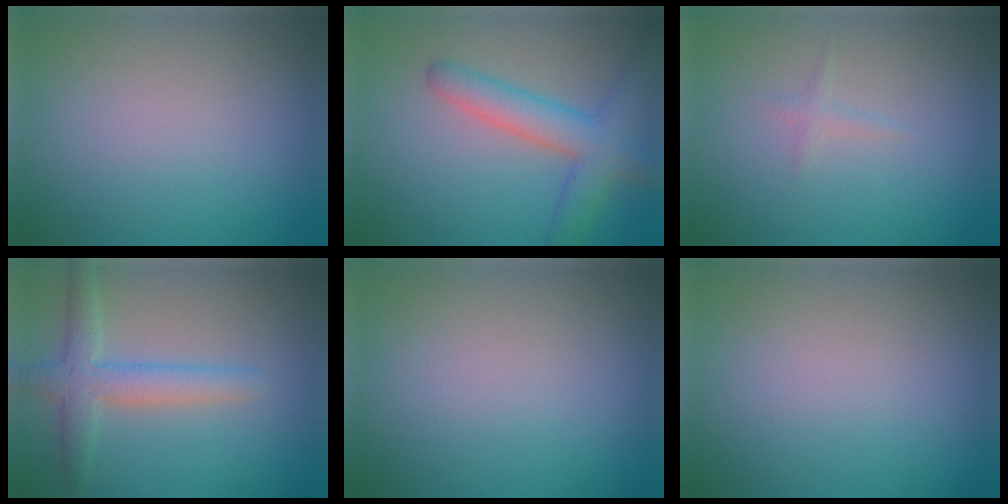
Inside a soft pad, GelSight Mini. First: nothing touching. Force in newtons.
{"total": 5.1, "press": 5.1, "slide": 0.2}
{"total": 0.8, "press": 0.8, "slide": 0.1}
{"total": 3.8, "press": 3.8, "slide": 0.1}
{"total": 0.0}
{"total": 0.0}